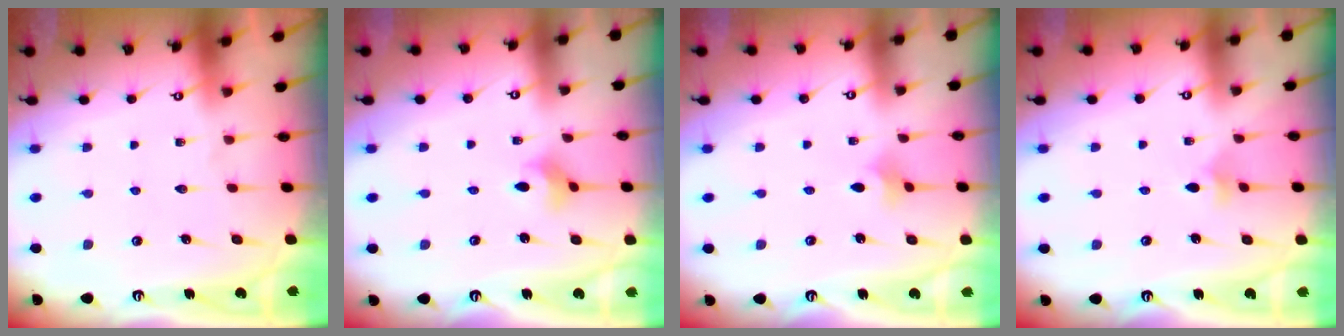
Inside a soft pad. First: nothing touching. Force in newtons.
{"total": 2.8, "press": 2.8, "slide": 0.1}
{"total": 2.6, "press": 2.5, "slide": 0.5}
{"total": 2.7, "press": 2.6, "slide": 0.6}